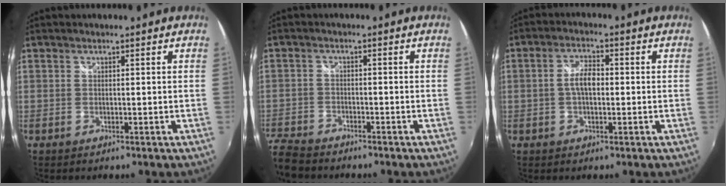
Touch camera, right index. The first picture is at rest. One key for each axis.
{"total": 8.8, "fx": -7.6, "fy": 3.5, "fz": 2.6, "tx": -0.097, "ty": -0.017, "tz": -0.148}
{"total": 5.5, "fx": -0.2, "fy": 2.8, "fz": 4.7, "tx": -0.090, "ty": 0.012, "tz": -0.003}